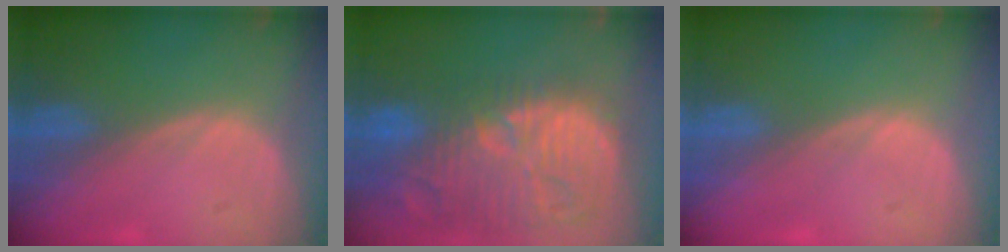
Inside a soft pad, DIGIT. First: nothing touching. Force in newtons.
{"total": 15.4, "press": 13.4, "slide": 7.5}
{"total": 0.0}